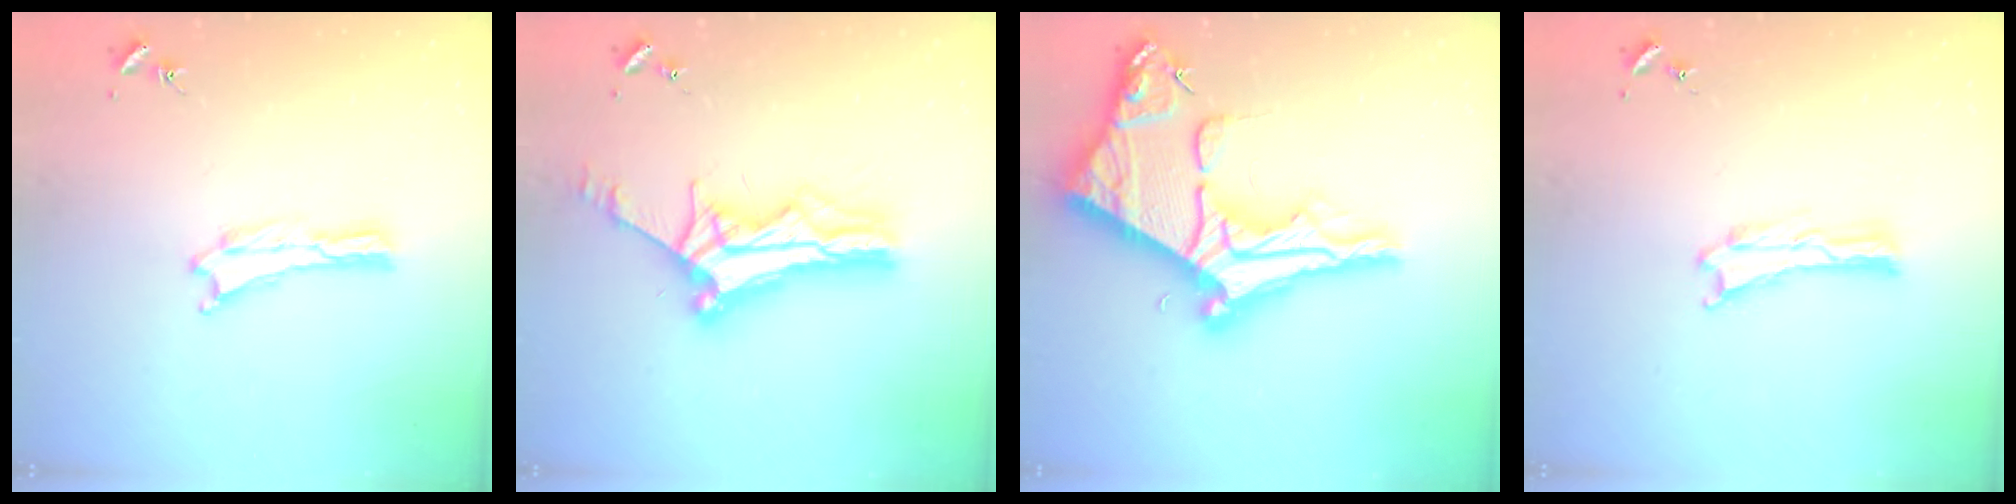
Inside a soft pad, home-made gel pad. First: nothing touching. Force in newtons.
{"total": 10.9, "press": 10.8, "slide": 0.9}
{"total": 13.4, "press": 13.4, "slide": 1.3}
{"total": 0.0}